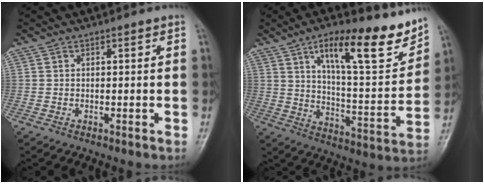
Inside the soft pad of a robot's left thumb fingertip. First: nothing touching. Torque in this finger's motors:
{"motor_torque": [1.49, 1.39, 1.51, -1.27, 0.11]}